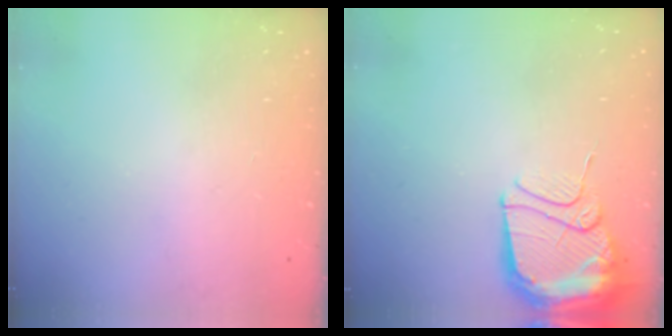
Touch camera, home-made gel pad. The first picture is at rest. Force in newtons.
{"total": 13.3, "press": 13.2, "slide": 1.4}